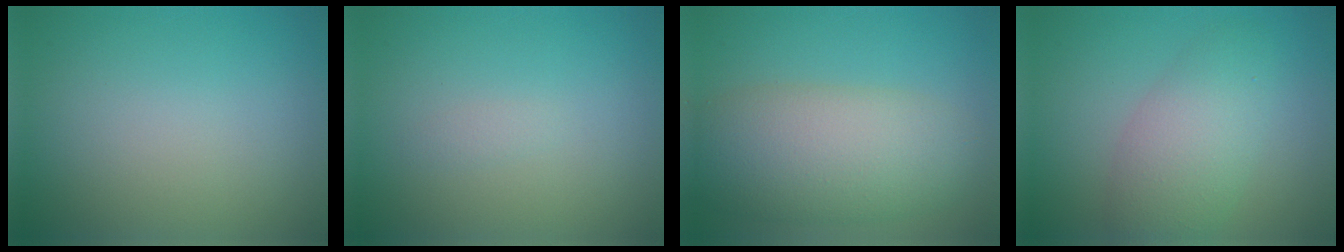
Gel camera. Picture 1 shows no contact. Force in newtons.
{"total": 0.5, "press": 0.5, "slide": 0.0}
{"total": 7.9, "press": 7.8, "slide": 0.3}
{"total": 4.9, "press": 4.9, "slide": 0.2}